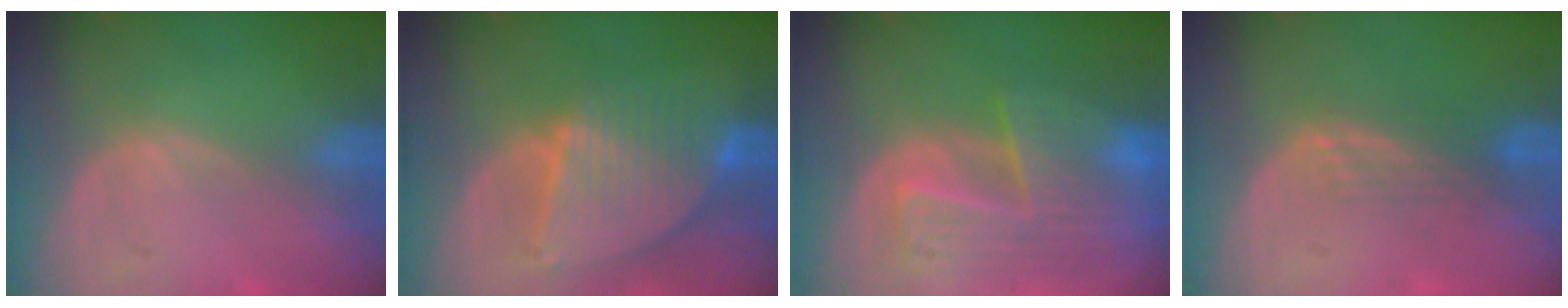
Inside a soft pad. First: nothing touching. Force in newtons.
{"total": 8.7, "press": 7.5, "slide": 4.4}
{"total": 10.0, "press": 8.6, "slide": 5.0}
{"total": 3.1, "press": 2.6, "slide": 1.7}